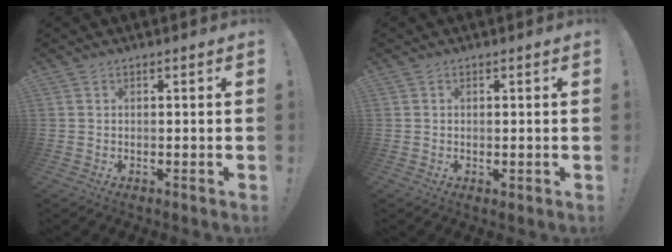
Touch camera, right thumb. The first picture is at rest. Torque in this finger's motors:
{"motor_torque": [-0.02, -0.28, -0.07, 0.15, -0.03]}